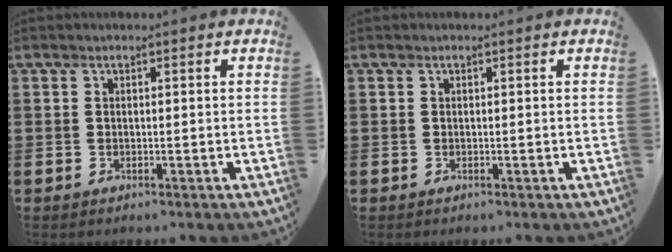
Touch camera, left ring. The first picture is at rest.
{"total": 0.0}